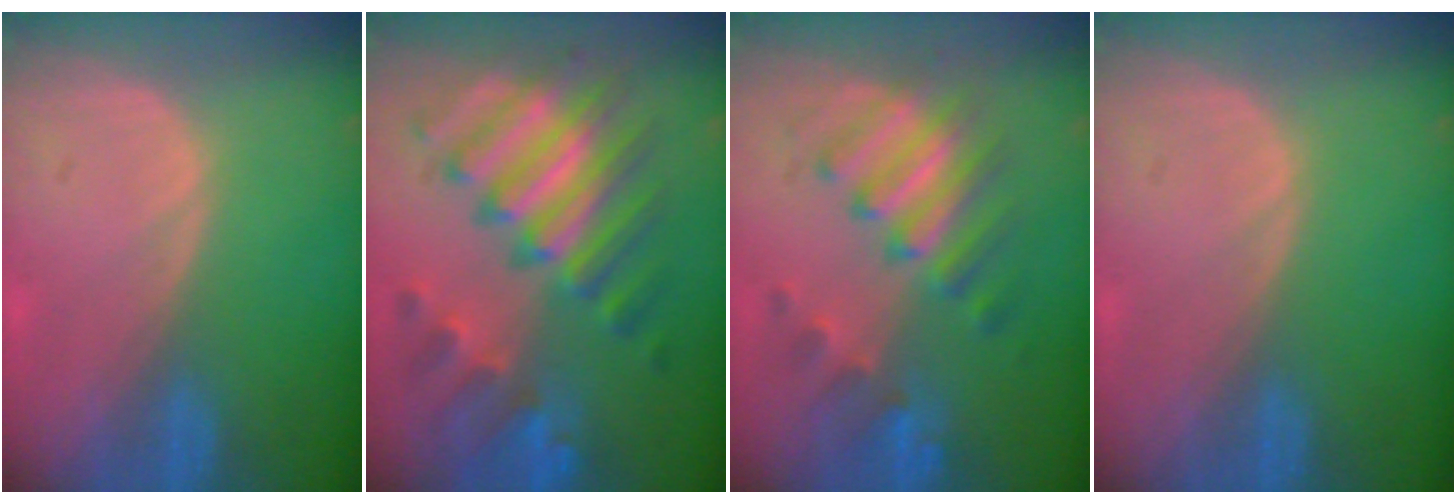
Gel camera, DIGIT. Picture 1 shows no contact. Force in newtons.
{"total": 11.8, "press": 11.8, "slide": 1.2}
{"total": 7.7, "press": 7.7, "slide": 0.7}
{"total": 0.0}